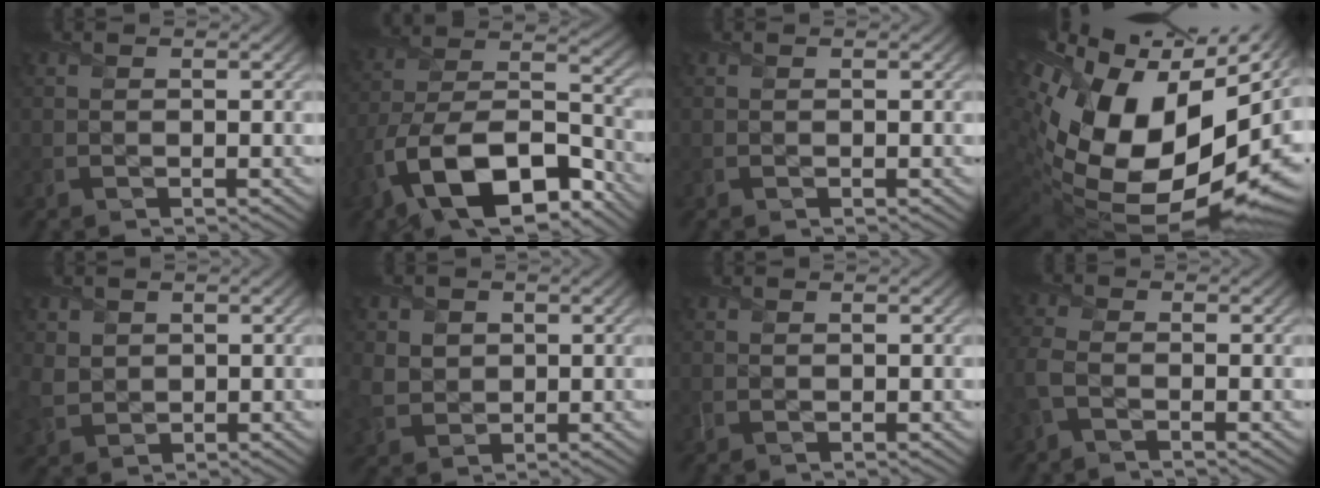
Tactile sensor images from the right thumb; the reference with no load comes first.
{"total": 17.3, "force": [-10.0, 8.7, 11.1], "torque": [-0.231, -0.037, -0.178]}
{"total": 0.0}
{"total": 22.6, "force": [1.6, 12.8, 18.5], "torque": [-0.357, -0.027, 0.063]}
{"total": 4.1, "force": [1.5, 3.3, 1.9], "torque": [-0.064, -0.002, 0.032]}
{"total": 5.0, "force": [1.2, 4.2, 2.4], "torque": [-0.078, -0.002, 0.026]}
{"total": 0.0}
{"total": 3.0, "force": [-1.2, 1.4, 2.4], "torque": [-0.076, -0.003, -0.038]}